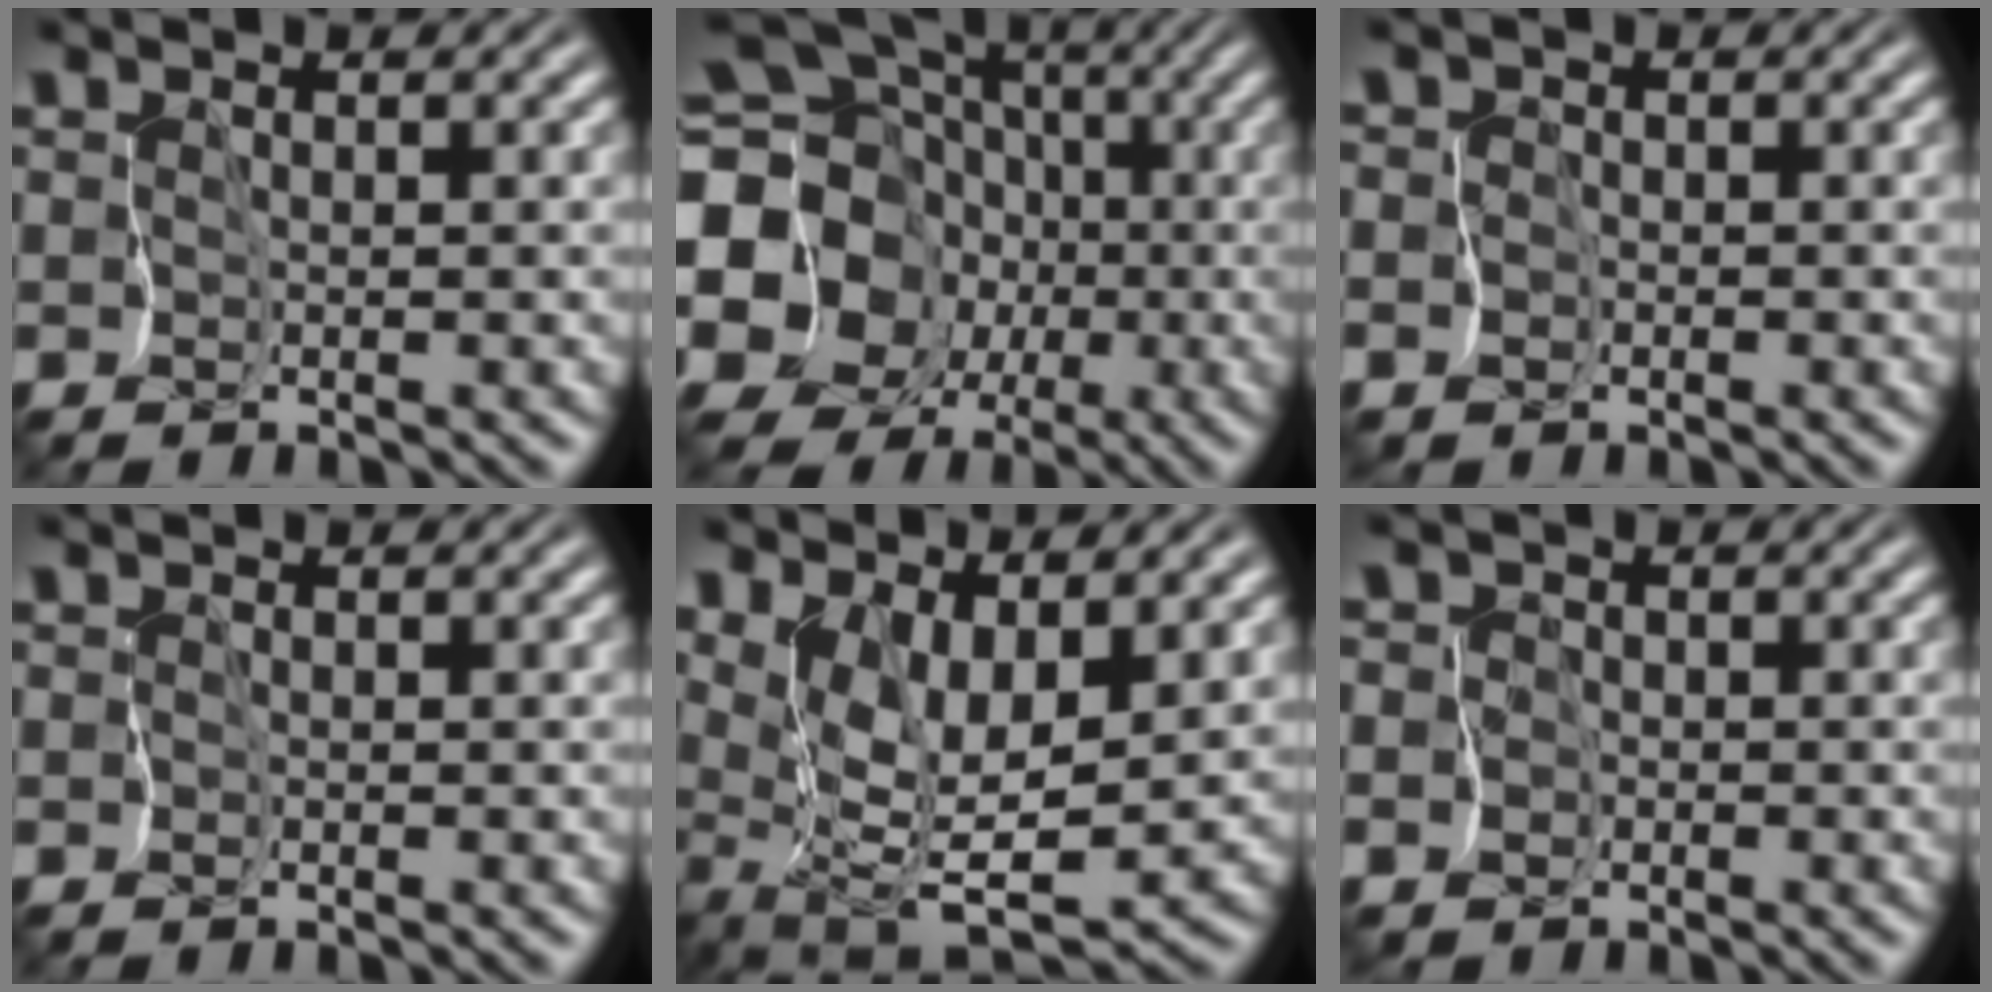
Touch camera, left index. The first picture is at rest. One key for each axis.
{"total": 21.7, "fx": -2.8, "fy": 20.0, "fz": 8.0, "tx": -0.169, "ty": 0.005, "tz": -0.106}
{"total": 2.2, "fx": -0.6, "fy": 2.1, "fz": 0.1, "tx": 0.013, "ty": 0.009, "tz": -0.030}
{"total": 0.0}
{"total": 6.8, "fx": 2.3, "fy": 2.8, "fz": 5.8, "tx": -0.111, "ty": -0.012, "tz": 0.050}
{"total": 3.1, "fx": -0.9, "fy": 2.9, "fz": 0.2, "tx": 0.013, "ty": 0.009, "tz": -0.043}